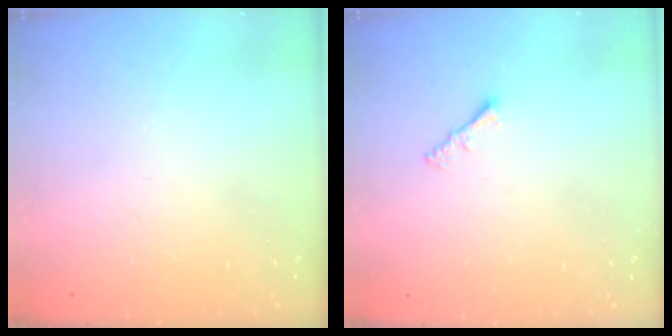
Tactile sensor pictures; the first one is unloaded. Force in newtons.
{"total": 1.6, "press": 1.5, "slide": 0.5}